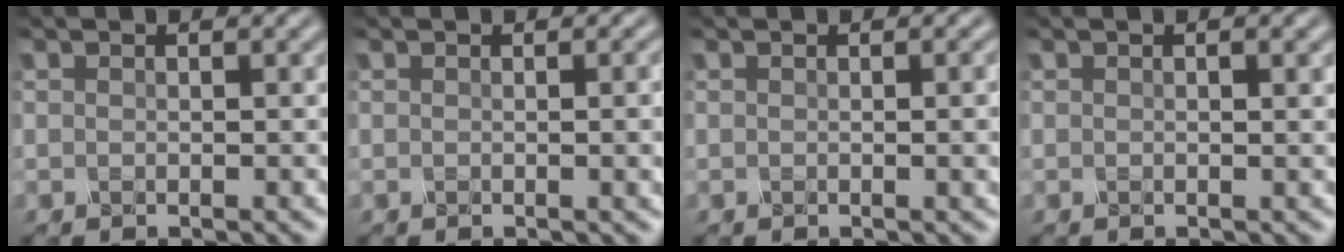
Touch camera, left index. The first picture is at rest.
{"total": 3.7, "force": [0.3, 1.8, 3.3], "torque": [-0.011, 0.029, -0.006]}
{"total": 3.4, "force": [0.3, 1.6, 3.0], "torque": [-0.008, 0.027, -0.008]}
{"total": 1.6, "force": [0.7, 0.7, 1.3], "torque": [-0.001, 0.003, -0.001]}